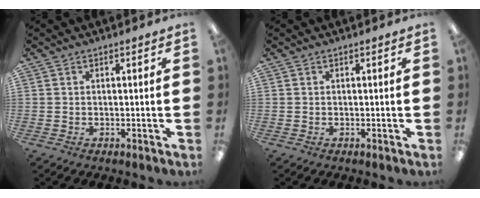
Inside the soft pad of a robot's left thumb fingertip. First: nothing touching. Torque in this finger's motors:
{"motor_torque": [-0.12, 0.10, 0.15, -0.15, 0.00]}